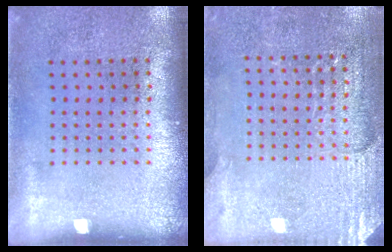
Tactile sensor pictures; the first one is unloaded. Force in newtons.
{"total": 2.9, "press": 2.9, "slide": 0.4}